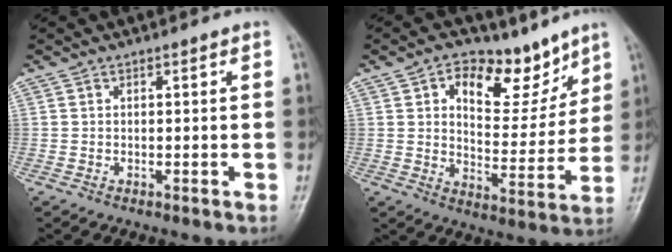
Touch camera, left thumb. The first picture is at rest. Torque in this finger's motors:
{"motor_torque": [-0.02, 0.33, 0.04, -0.28, 0.16]}